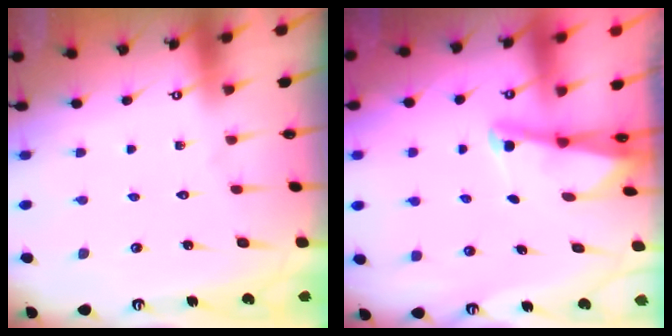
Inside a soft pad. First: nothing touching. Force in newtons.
{"total": 2.1, "press": 2.1, "slide": 0.3}